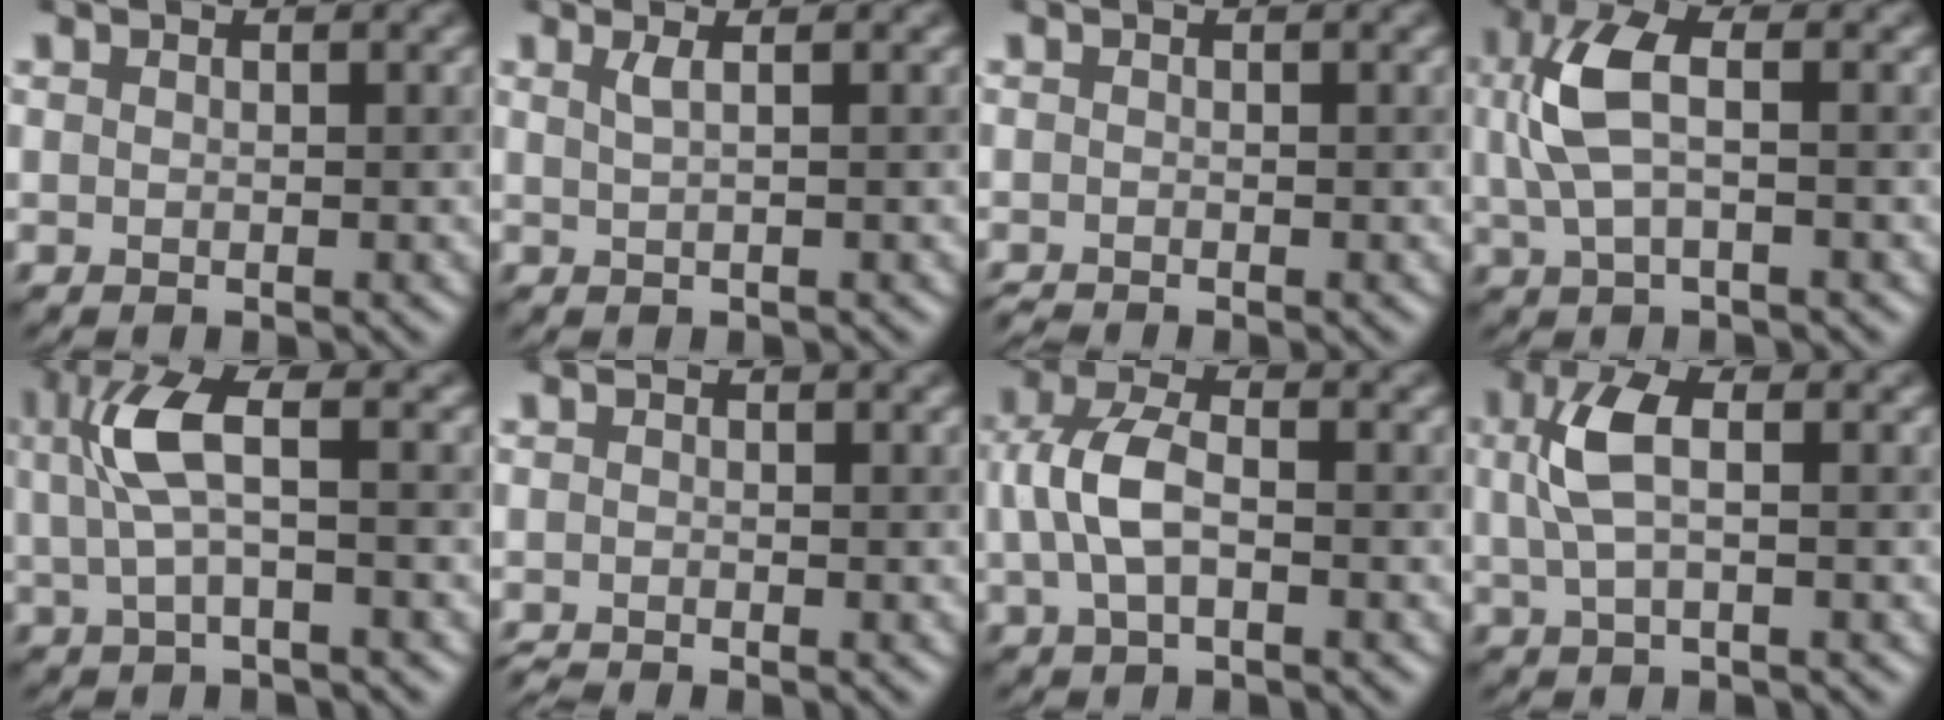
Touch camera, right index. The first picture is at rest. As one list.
[{"total": 1.3, "force": [0.5, 0.6, 1.1], "torque": [-0.010, 0.009, 0.012]}, {"total": 1.1, "force": [-1.1, -0.1, 0.0], "torque": [0.005, -0.002, -0.015]}, {"total": 4.9, "force": [0.8, 2.1, 4.3], "torque": [-0.104, 0.013, 0.019]}, {"total": 4.5, "force": [0.8, 1.1, 4.2], "torque": [-0.094, 0.017, 0.021]}, {"total": 1.4, "force": [-1.4, 0.0, 0.1], "torque": [0.000, -0.003, -0.022]}, {"total": 4.2, "force": [-0.1, 2.1, 3.6], "torque": [-0.083, 0.013, -0.003]}, {"total": 3.8, "force": [0.8, 1.5, 3.5], "torque": [-0.077, 0.014, 0.016]}]